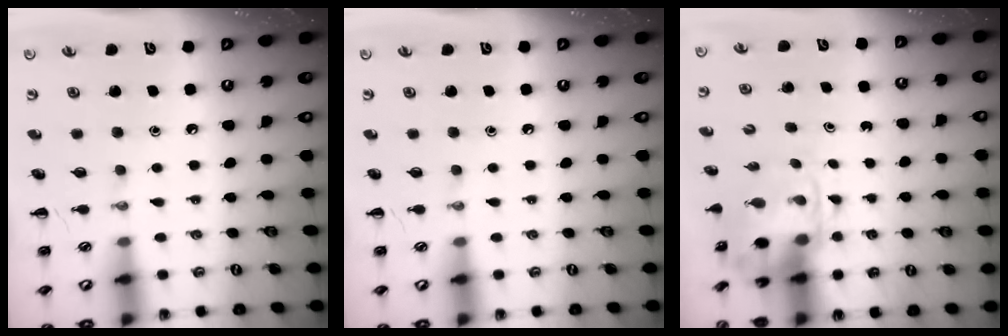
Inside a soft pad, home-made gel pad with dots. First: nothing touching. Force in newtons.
{"total": 0.0}
{"total": 3.8, "press": 3.7, "slide": 0.8}